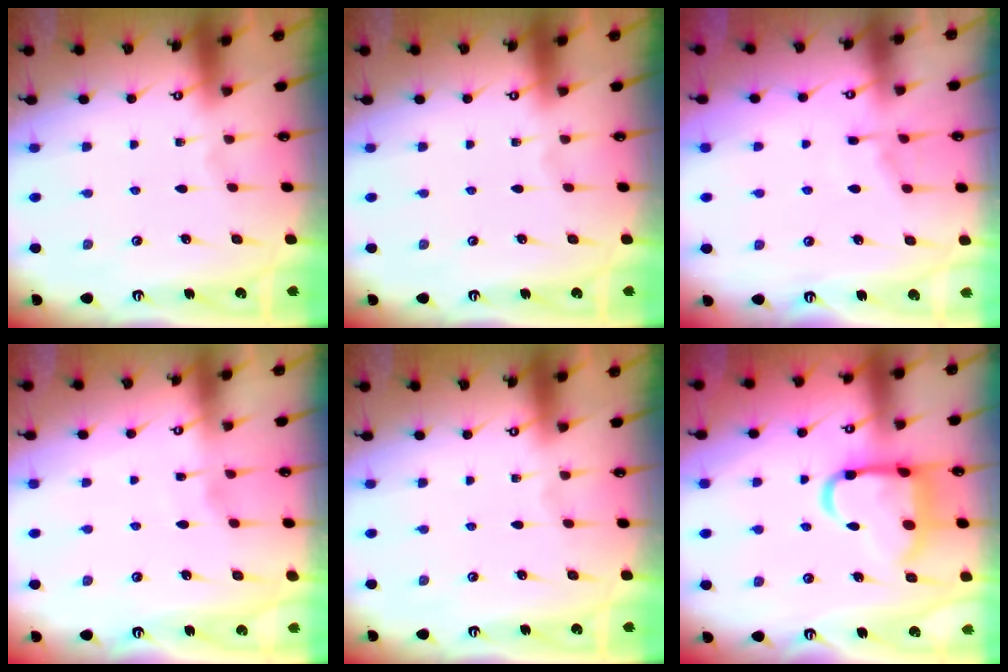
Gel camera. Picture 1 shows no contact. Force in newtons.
{"total": 0.0}
{"total": 5.2, "press": 5.1, "slide": 0.7}
{"total": 2.6, "press": 2.5, "slide": 0.2}
{"total": 0.0}
{"total": 15.7, "press": 15.5, "slide": 1.9}